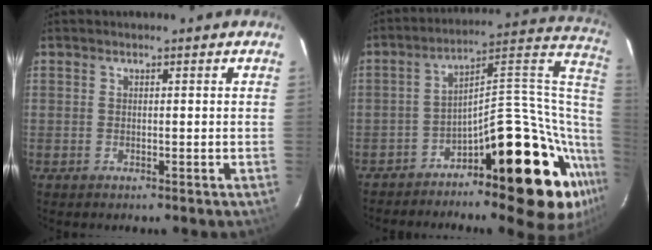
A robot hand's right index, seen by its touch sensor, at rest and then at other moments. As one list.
[{"total": 21.7, "force": [-11.4, 7.9, 16.7], "torque": [-0.176, 0.050, -0.175]}]